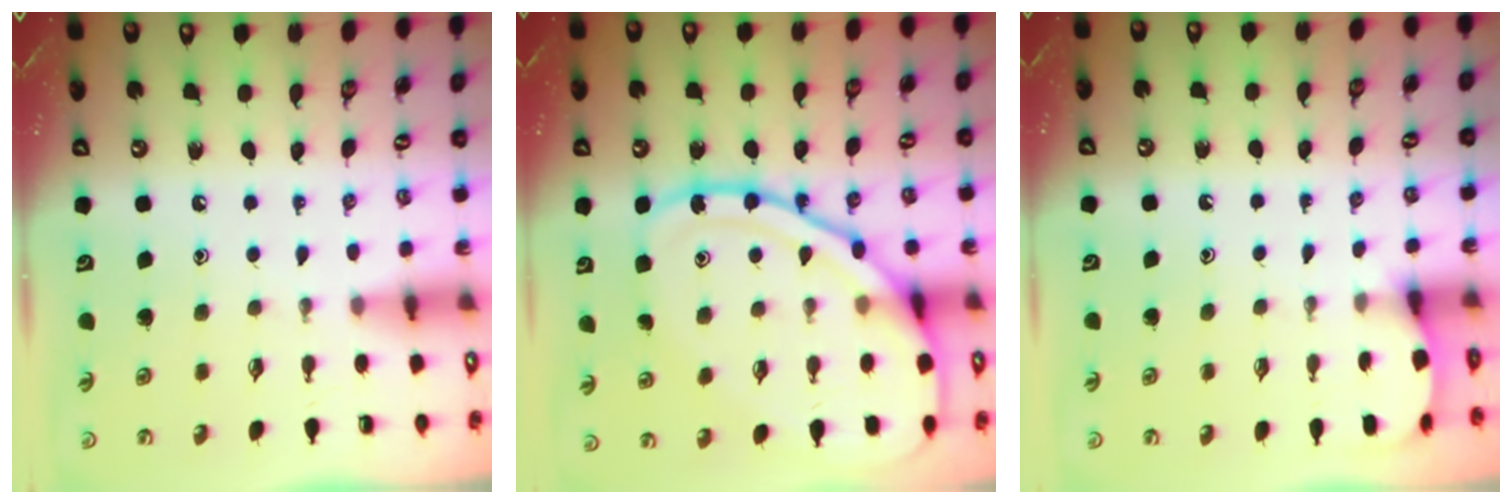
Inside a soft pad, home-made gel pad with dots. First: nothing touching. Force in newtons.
{"total": 19.8, "press": 19.8, "slide": 1.8}
{"total": 3.9, "press": 3.8, "slide": 0.5}